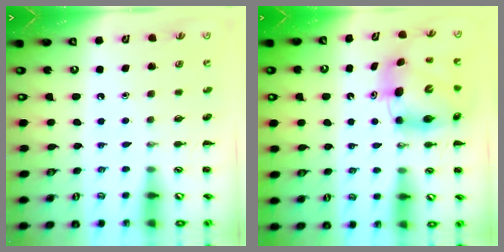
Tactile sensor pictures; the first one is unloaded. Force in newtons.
{"total": 8.7, "press": 8.3, "slide": 2.5}